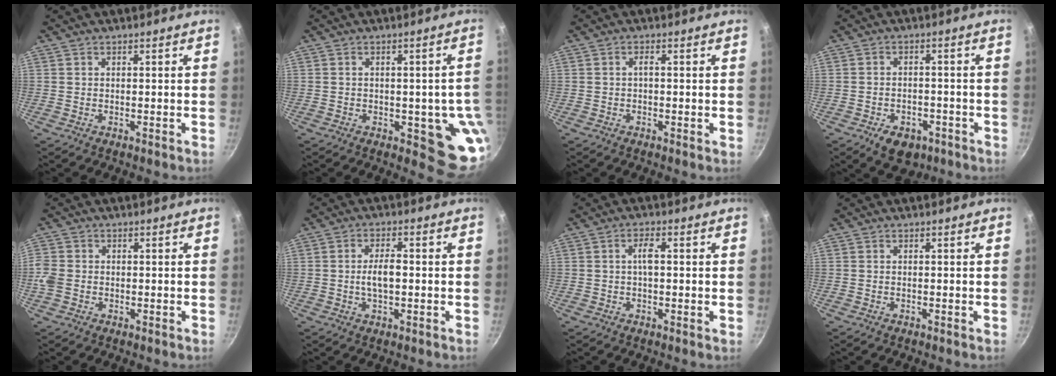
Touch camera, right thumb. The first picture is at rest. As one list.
[{"total": 10.2, "force": [-1.8, 4.3, 9.1], "torque": [-0.061, -0.007, -0.021]}, {"total": 1.4, "force": [-0.1, 0.5, 1.3], "torque": [-0.027, 0.005, -0.006]}, {"total": 7.2, "force": [-3.8, 4.7, 3.8], "torque": [-0.033, 0.024, -0.043]}, {"total": 3.9, "force": [-0.9, 3.2, 2.0], "torque": [-0.043, 0.007, -0.023]}, {"total": 5.0, "force": [-0.4, 2.2, 4.4], "torque": [-0.073, 0.014, -0.008]}, {"total": 3.1, "force": [0.2, 1.1, 2.8], "torque": [-0.055, 0.007, -0.002]}, {"total": 0.0}]